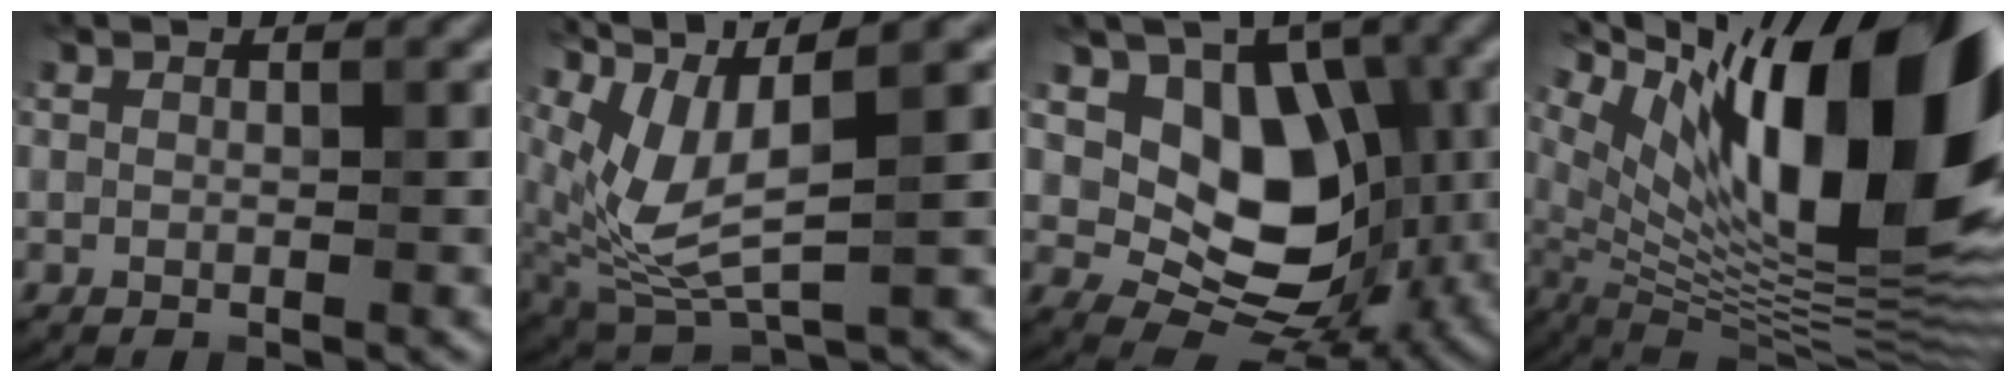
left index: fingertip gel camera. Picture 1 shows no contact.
{"total": 7.7, "force": [2.7, 2.6, 6.8], "torque": [-0.160, 0.001, 0.054]}
{"total": 8.1, "force": [0.5, 6.2, 5.2], "torque": [-0.070, -0.017, 0.005]}
{"total": 17.1, "force": [6.5, 6.1, 14.6], "torque": [-0.220, 0.020, 0.115]}